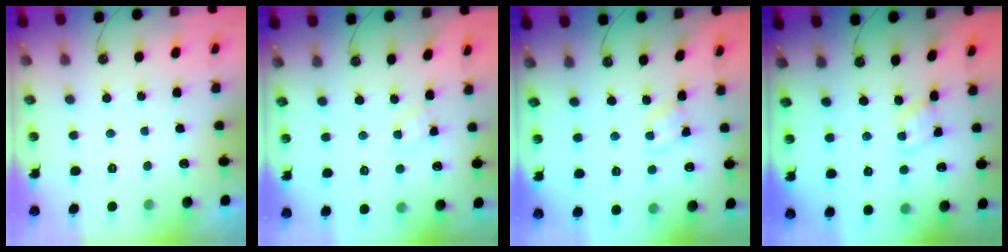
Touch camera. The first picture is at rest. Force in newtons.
{"total": 3.1, "press": 3.1, "slide": 0.5}
{"total": 1.7, "press": 1.7, "slide": 0.3}
{"total": 1.9, "press": 1.9, "slide": 0.3}